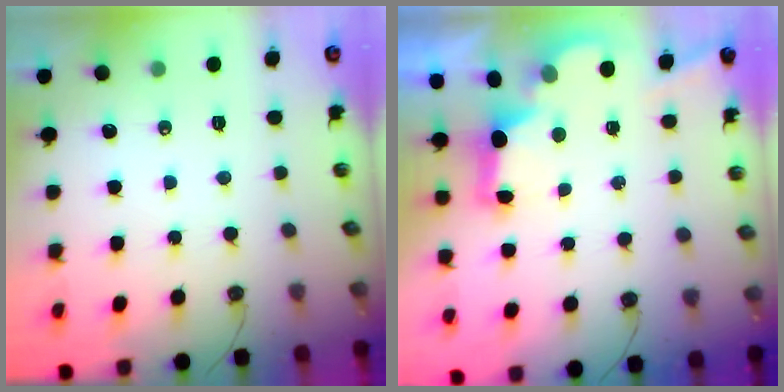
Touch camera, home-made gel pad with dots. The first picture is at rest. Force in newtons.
{"total": 2.9, "press": 2.7, "slide": 0.9}